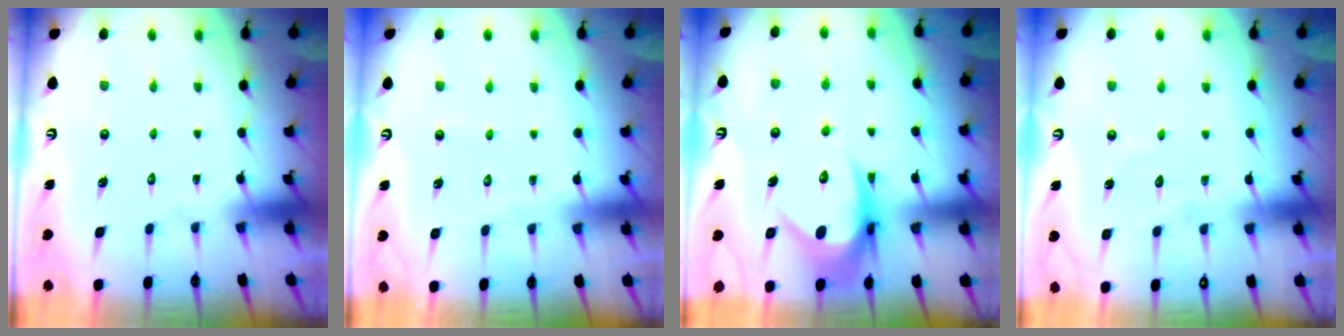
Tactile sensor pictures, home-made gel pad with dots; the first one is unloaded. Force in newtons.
{"total": 2.3, "press": 2.3, "slide": 0.3}
{"total": 11.6, "press": 11.6, "slide": 0.8}
{"total": 4.5, "press": 4.5, "slide": 0.4}